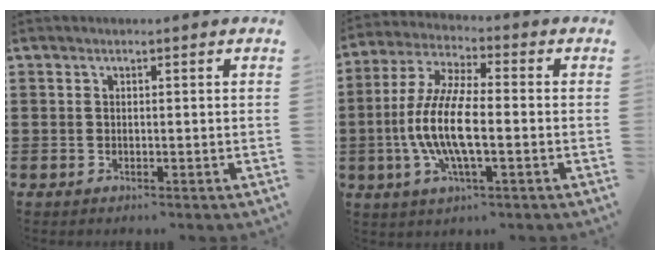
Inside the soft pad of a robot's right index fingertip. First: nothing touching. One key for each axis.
{"total": 9.8, "fx": -2.3, "fy": 2.8, "fz": 9.1, "tx": -0.207, "ty": -0.015, "tz": -0.051}